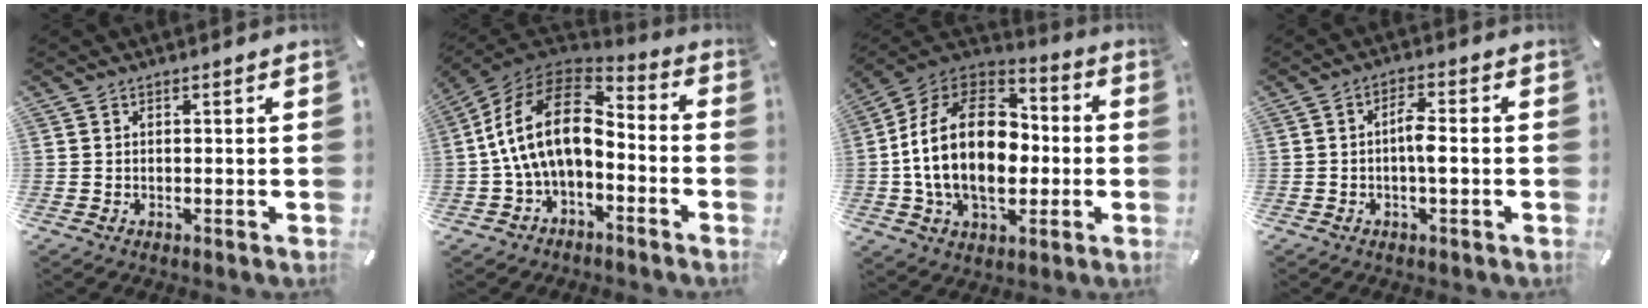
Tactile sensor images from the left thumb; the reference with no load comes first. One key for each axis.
{"total": 18.2, "fx": 0.0, "fy": 11.3, "fz": 14.2, "tx": -0.296, "ty": 0.019, "tz": -0.002}
{"total": 23.0, "fx": -2.1, "fy": 15.5, "fz": 16.8, "tx": -0.335, "ty": 0.014, "tz": -0.035}
{"total": 4.7, "fx": -0.7, "fy": 1.5, "fz": 4.4, "tx": -0.079, "ty": 0.010, "tz": -0.015}